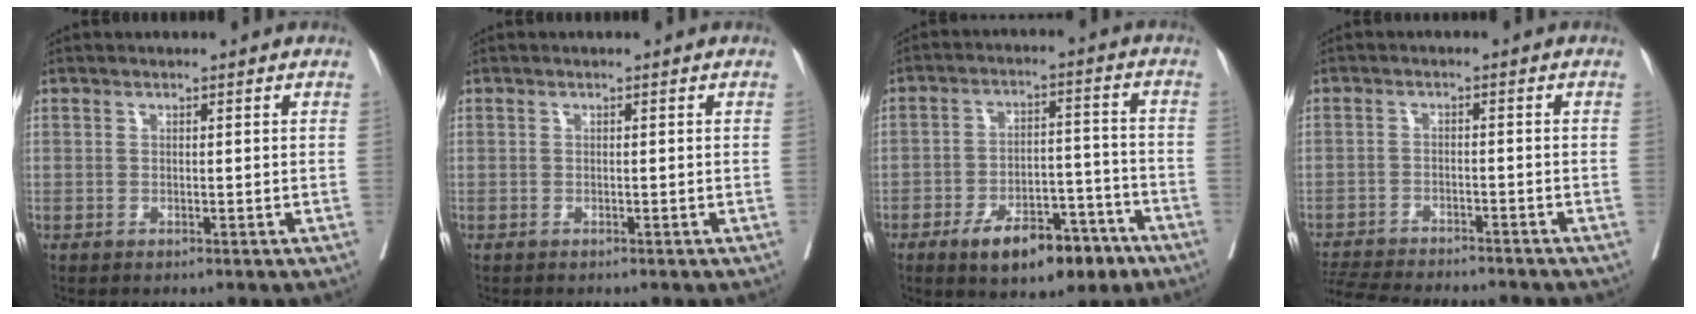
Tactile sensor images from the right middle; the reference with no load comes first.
{"total": 0.0}
{"total": 11.7, "force": [-7.2, 4.9, 7.9], "torque": [-0.110, 0.013, -0.106]}
{"total": 13.2, "force": [-12.2, 2.0, 4.7], "torque": [-0.092, -0.012, -0.178]}